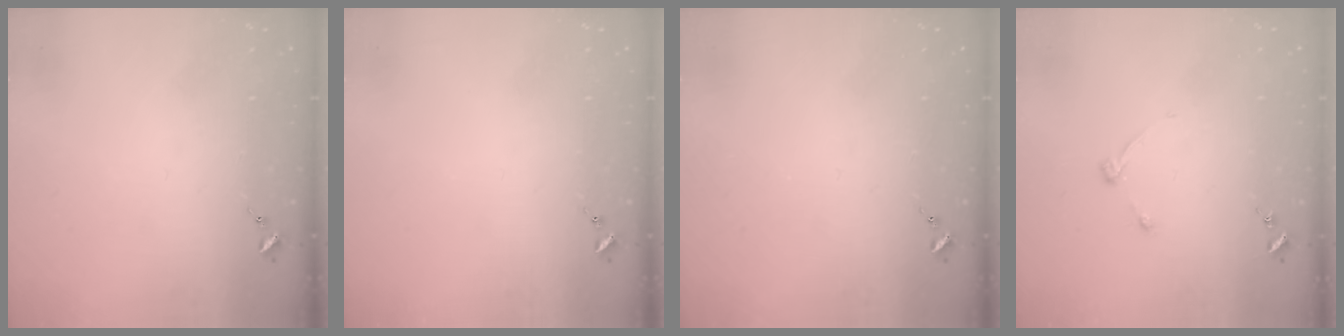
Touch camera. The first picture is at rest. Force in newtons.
{"total": 0.0}
{"total": 0.0}
{"total": 3.8, "press": 3.8, "slide": 0.5}